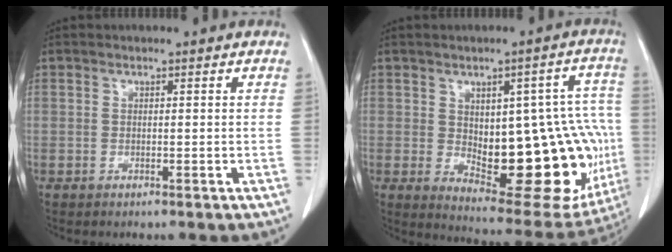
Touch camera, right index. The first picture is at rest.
{"total": 22.9, "force": [-2.4, 8.8, 21.1], "torque": [-0.217, 0.020, 0.001]}